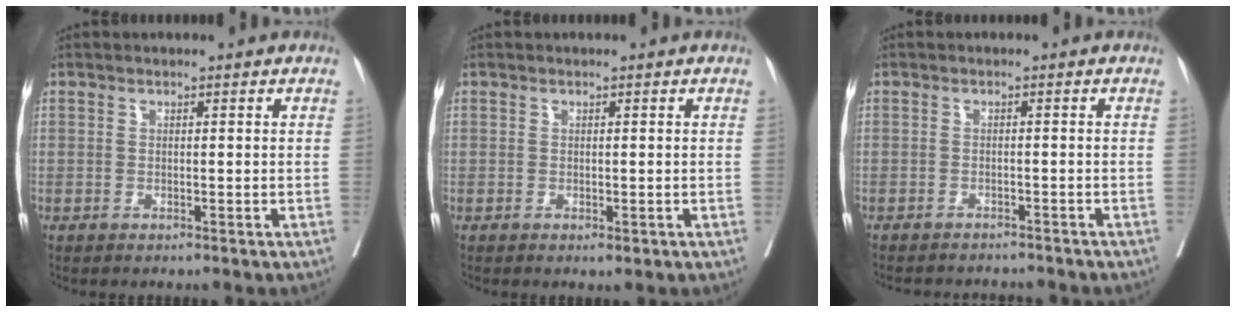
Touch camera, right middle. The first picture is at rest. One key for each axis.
{"total": 0.7, "fx": -0.3, "fy": 0.2, "fz": 0.6, "tx": -0.007, "ty": -0.004, "tz": -0.001}
{"total": 8.9, "fx": -8.4, "fy": 1.6, "fz": 2.7, "tx": -0.036, "ty": -0.008, "tz": -0.098}